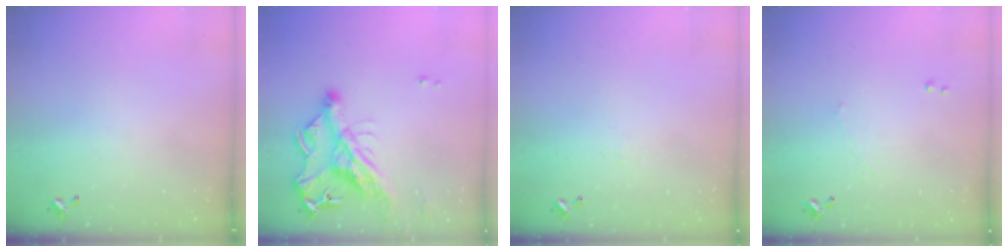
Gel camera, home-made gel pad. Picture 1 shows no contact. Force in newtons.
{"total": 12.8, "press": 12.7, "slide": 1.9}
{"total": 0.0}
{"total": 0.9, "press": 0.7, "slide": 0.5}